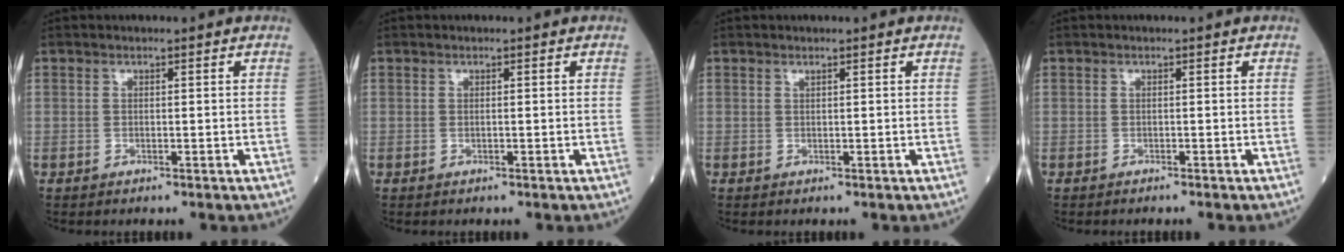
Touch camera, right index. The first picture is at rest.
{"total": 0.0}
{"total": 0.0}
{"total": 1.1, "force": [-1.0, -0.1, 0.5], "torque": [-0.006, 0.001, -0.013]}